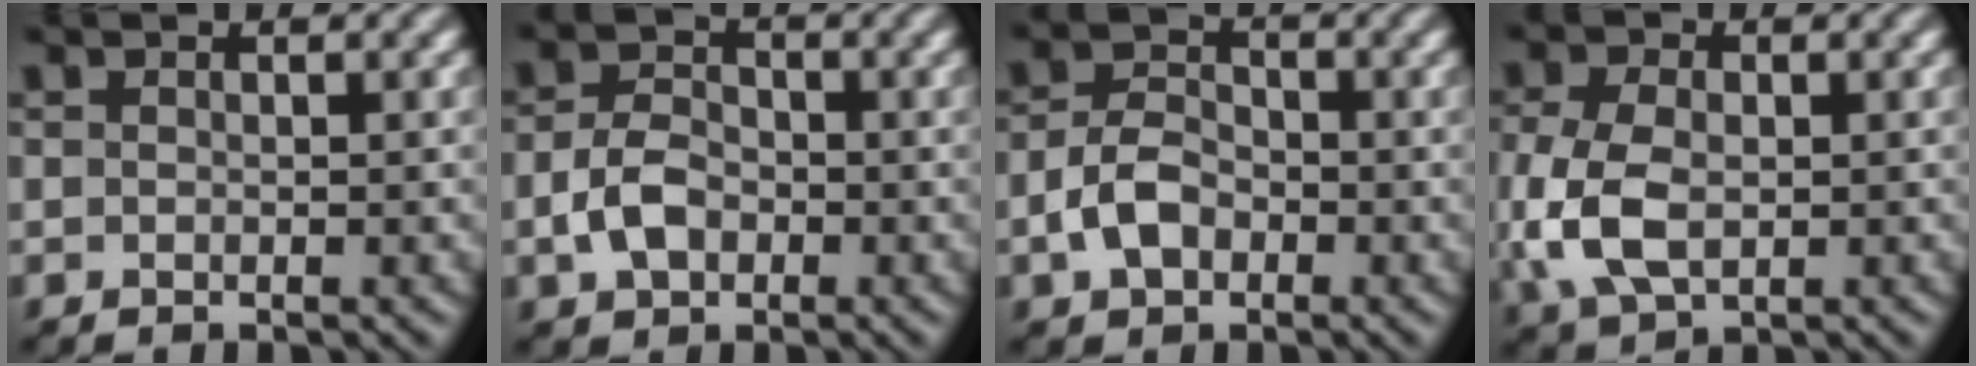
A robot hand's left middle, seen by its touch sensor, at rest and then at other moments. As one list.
[{"total": 3.4, "force": [-0.9, 2.5, 2.2], "torque": [-0.044, 0.003, -0.023]}, {"total": 3.5, "force": [-1.2, 2.5, 2.2], "torque": [-0.044, 0.005, -0.029]}, {"total": 6.0, "force": [-0.6, 4.0, 4.4], "torque": [-0.116, -0.007, -0.012]}]